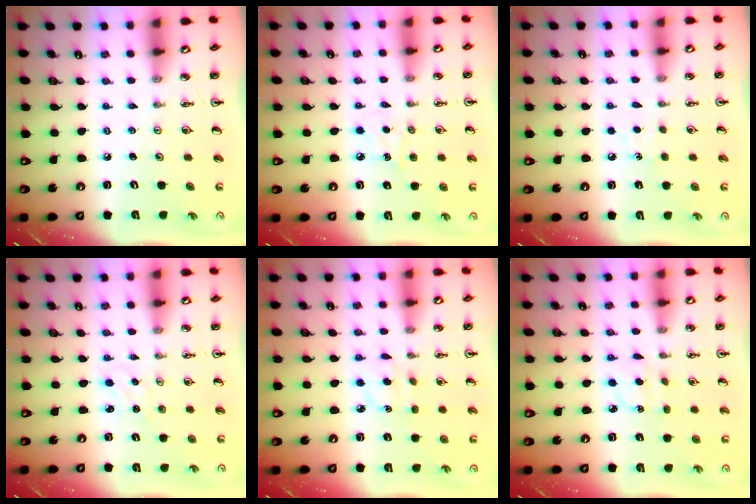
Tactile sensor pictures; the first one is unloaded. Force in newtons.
{"total": 5.8, "press": 5.8, "slide": 0.6}
{"total": 5.6, "press": 5.5, "slide": 0.7}
{"total": 0.0}
{"total": 3.9, "press": 3.9, "slide": 0.6}
{"total": 2.8, "press": 2.6, "slide": 0.8}